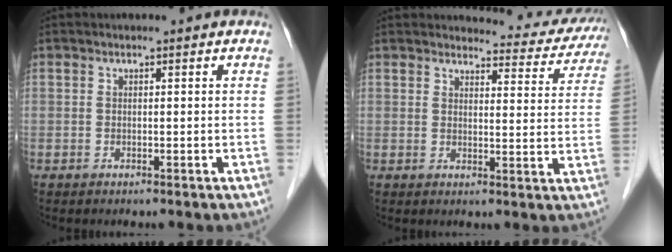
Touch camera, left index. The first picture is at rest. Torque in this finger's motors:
{"motor_torque": [0.19, -0.76, -0.02, -0.03]}